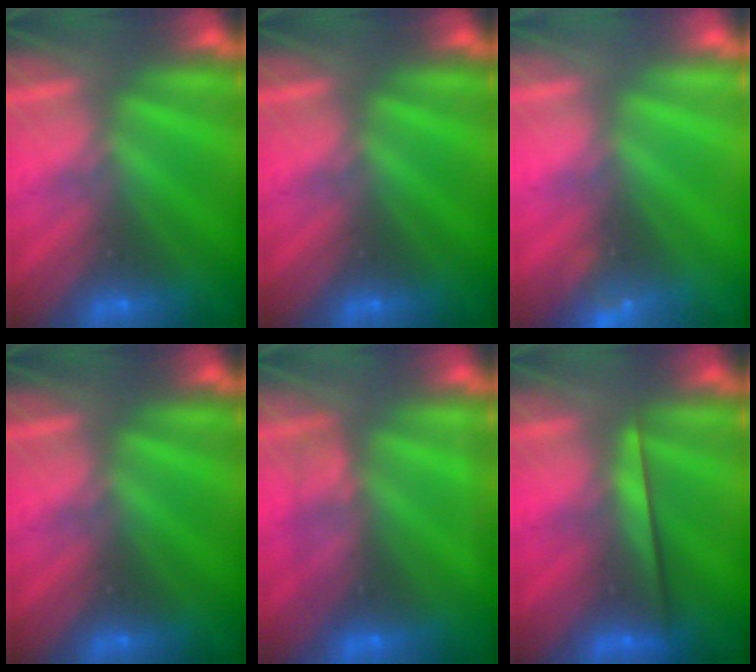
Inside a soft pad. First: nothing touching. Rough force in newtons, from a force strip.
{"total": 0.0}
{"total": 3.6}
{"total": 0.0}
{"total": 2.2}
{"total": 2.3}